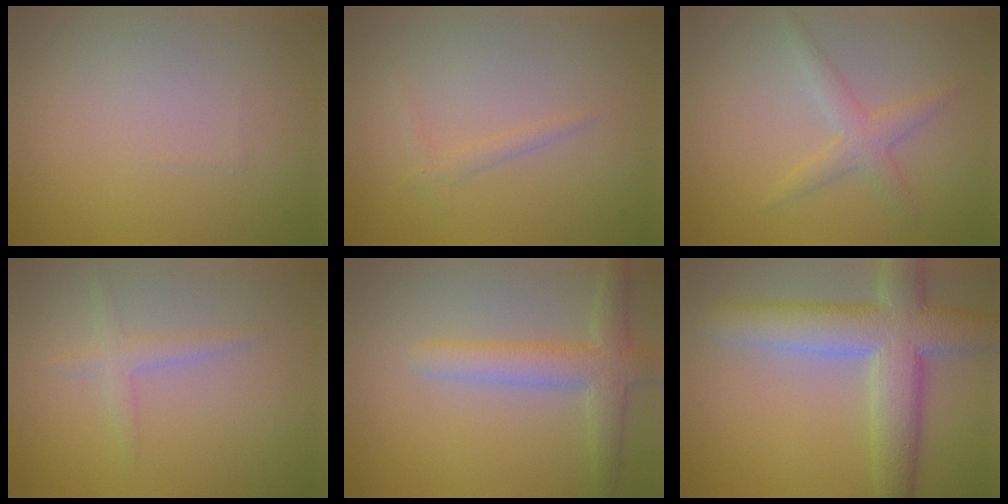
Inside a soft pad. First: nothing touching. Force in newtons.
{"total": 0.9, "press": 0.9, "slide": 0.1}
{"total": 2.2, "press": 2.2, "slide": 0.1}
{"total": 1.7, "press": 1.7, "slide": 0.1}
{"total": 4.1, "press": 4.1, "slide": 0.3}
{"total": 8.4, "press": 8.4, "slide": 0.8}